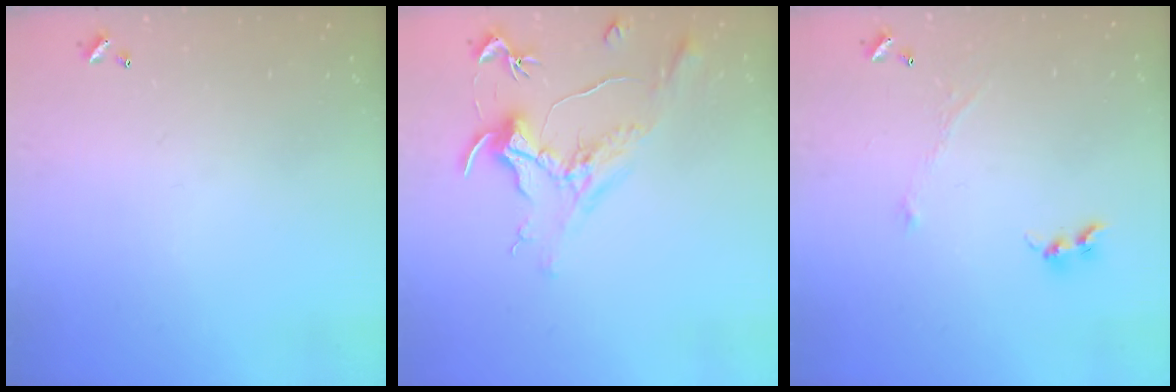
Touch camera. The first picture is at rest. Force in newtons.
{"total": 1.5, "press": 1.3, "slide": 0.8}
{"total": 1.2, "press": 1.2, "slide": 0.1}